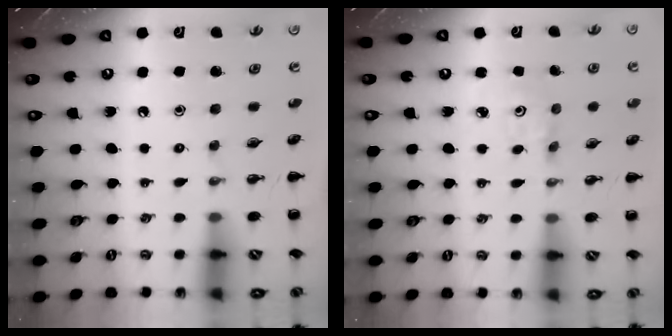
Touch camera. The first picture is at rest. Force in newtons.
{"total": 2.6, "press": 2.5, "slide": 0.8}